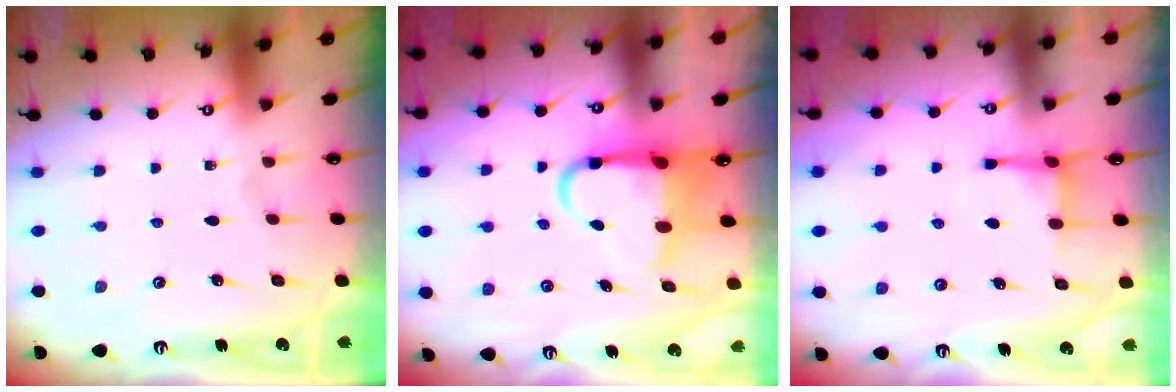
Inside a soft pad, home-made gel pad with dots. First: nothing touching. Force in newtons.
{"total": 8.2, "press": 8.0, "slide": 1.3}
{"total": 3.1, "press": 3.1, "slide": 0.6}